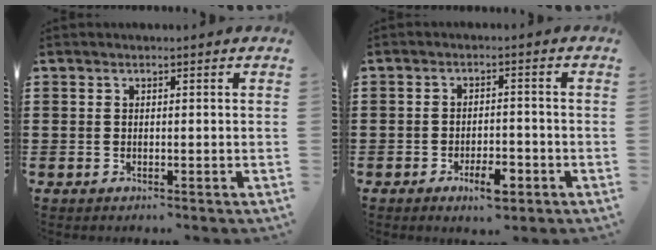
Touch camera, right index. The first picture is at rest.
{"total": 4.5, "force": [-2.6, 1.5, 3.4], "torque": [-0.063, 0.001, -0.046]}